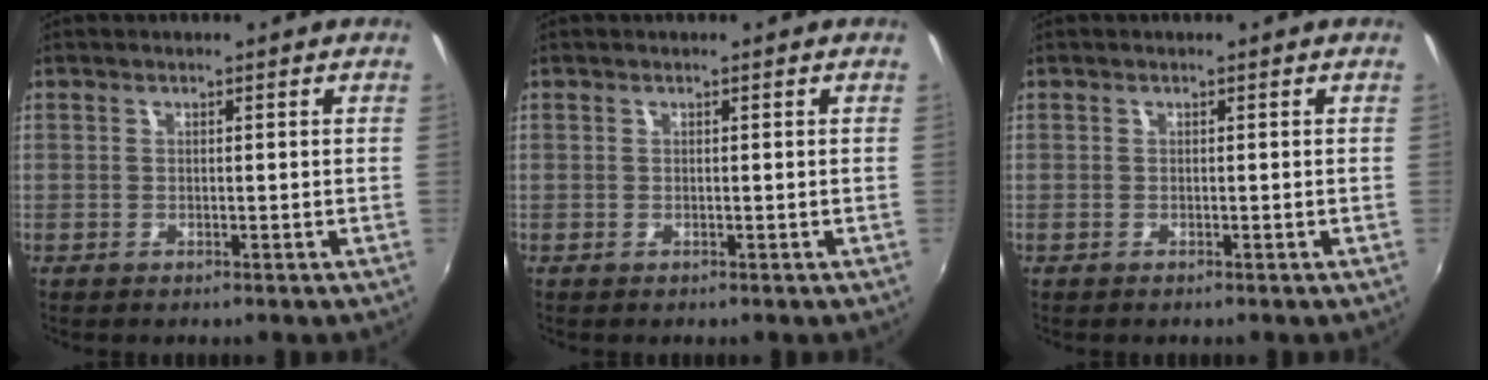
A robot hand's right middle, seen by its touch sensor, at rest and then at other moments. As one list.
[{"total": 0.0}, {"total": 0.0}]